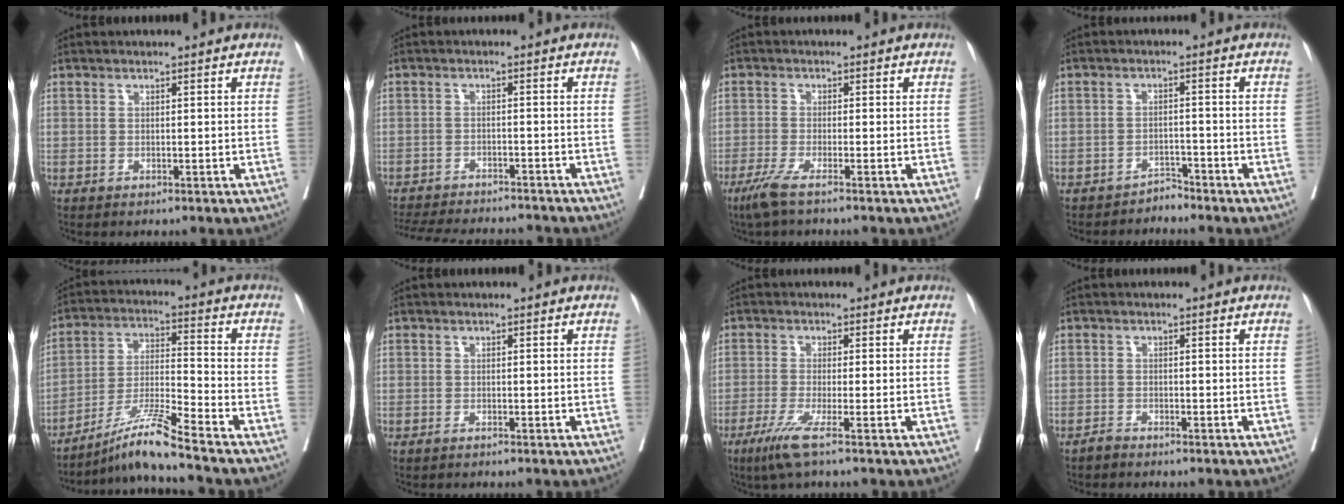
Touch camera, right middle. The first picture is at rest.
{"total": 15.8, "force": [-14.5, 2.8, 5.7], "torque": [-0.133, -0.021, -0.198]}
{"total": 3.8, "force": [-2.7, -0.2, 2.7], "torque": [-0.054, -0.010, -0.056]}
{"total": 2.1, "force": [-2.0, 0.2, -0.5], "torque": [0.015, -0.005, -0.033]}
{"total": 9.8, "force": [-8.0, -2.2, 5.2], "torque": [-0.104, -0.018, -0.147]}
{"total": 0.5, "force": [-0.5, -0.1, 0.2], "torque": [-0.001, 0.000, -0.009]}
{"total": 4.8, "force": [-2.9, -0.6, 3.8], "torque": [-0.076, -0.017, -0.062]}
{"total": 1.1, "force": [-1.1, 0.0, 0.1], "torque": [-0.005, -0.002, -0.021]}